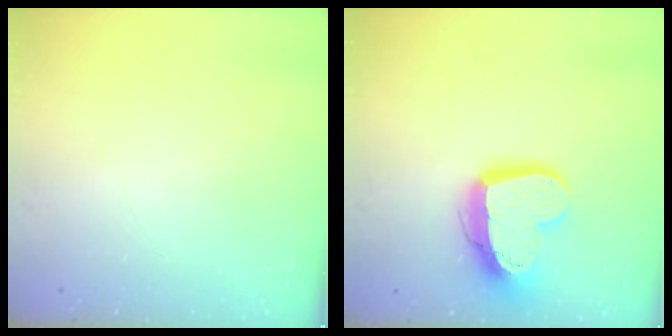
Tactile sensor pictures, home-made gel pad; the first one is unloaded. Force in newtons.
{"total": 15.6, "press": 15.5, "slide": 1.6}